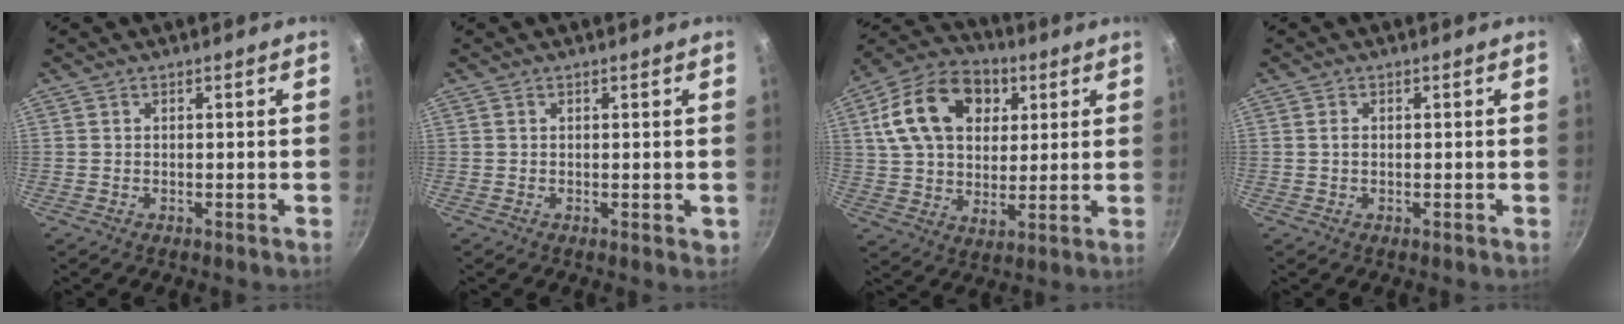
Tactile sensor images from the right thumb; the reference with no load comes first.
{"total": 1.0, "force": [0.2, 0.3, 0.9], "torque": [-0.008, -0.002, 0.001]}
{"total": 19.1, "force": [6.3, 13.2, 12.3], "torque": [-0.192, 0.003, 0.097]}
{"total": 1.1, "force": [0.1, 0.8, 0.8], "torque": [-0.014, 0.003, 0.001]}